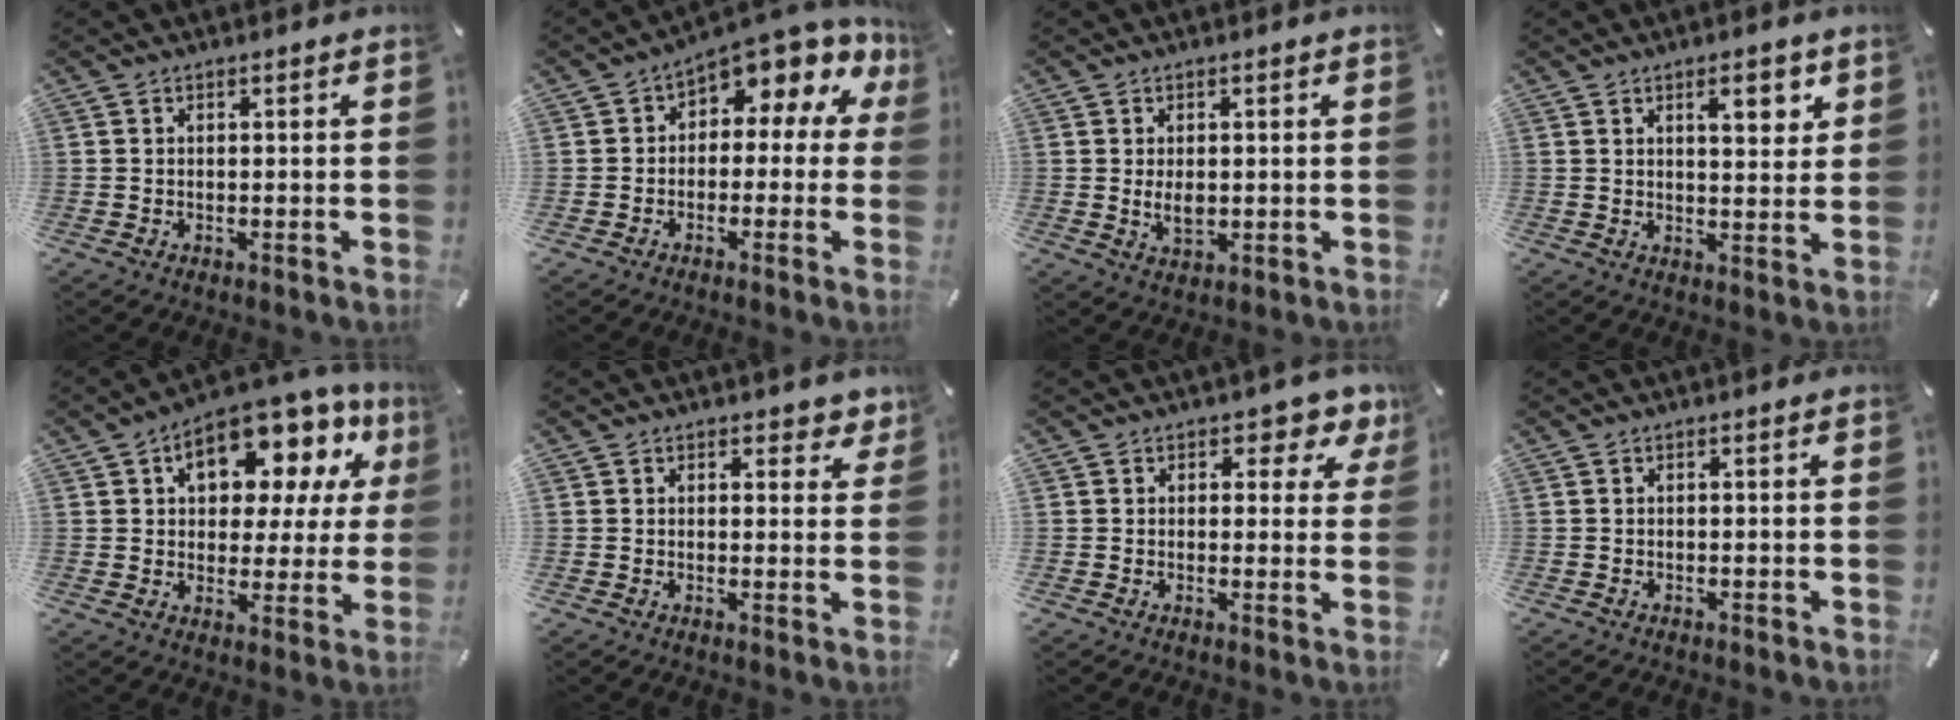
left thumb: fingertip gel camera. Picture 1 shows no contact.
{"total": 6.8, "force": [4.5, 3.3, 3.9], "torque": [-0.062, -0.051, 0.077]}
{"total": 3.9, "force": [0.1, 2.6, 2.9], "torque": [-0.061, -0.005, -0.002]}
{"total": 6.7, "force": [3.4, 2.7, 5.1], "torque": [-0.067, -0.009, 0.051]}
{"total": 14.9, "force": [8.0, 8.6, 9.2], "torque": [-0.139, -0.052, 0.137]}
{"total": 3.8, "force": [2.6, 2.7, 0.6], "torque": [0.012, -0.016, 0.043]}
{"total": 5.6, "force": [3.0, 4.3, 2.1], "torque": [-0.018, -0.021, 0.049]}
{"total": 0.0}